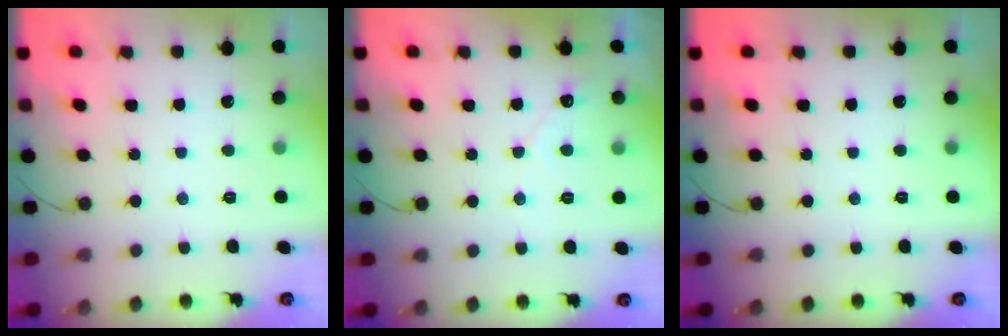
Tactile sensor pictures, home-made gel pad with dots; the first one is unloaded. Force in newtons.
{"total": 2.9, "press": 2.9, "slide": 0.1}
{"total": 0.0}